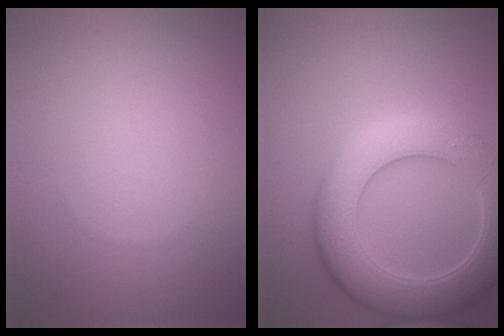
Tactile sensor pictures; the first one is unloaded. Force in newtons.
{"total": 7.8, "press": 7.8, "slide": 0.9}